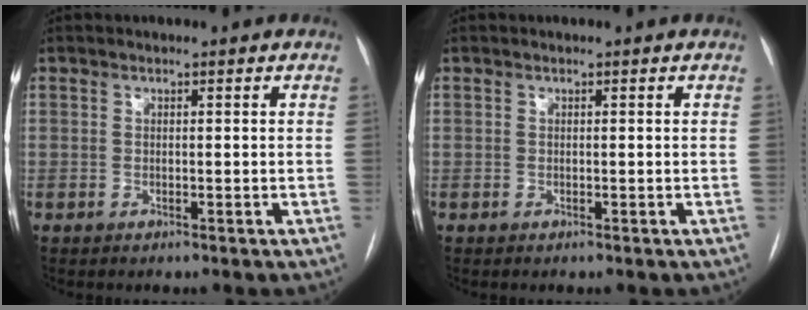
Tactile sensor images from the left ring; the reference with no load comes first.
{"total": 0.0}